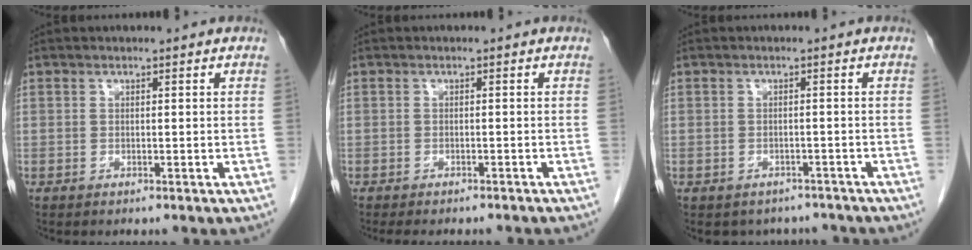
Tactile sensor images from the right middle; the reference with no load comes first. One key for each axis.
{"total": 8.2, "fx": -7.3, "fy": 1.9, "fz": 3.1, "tx": -0.031, "ty": -0.006, "tz": -0.085}
{"total": 5.8, "fx": -5.0, "fy": 2.9, "fz": 0.4, "tx": 0.010, "ty": 0.013, "tz": -0.056}